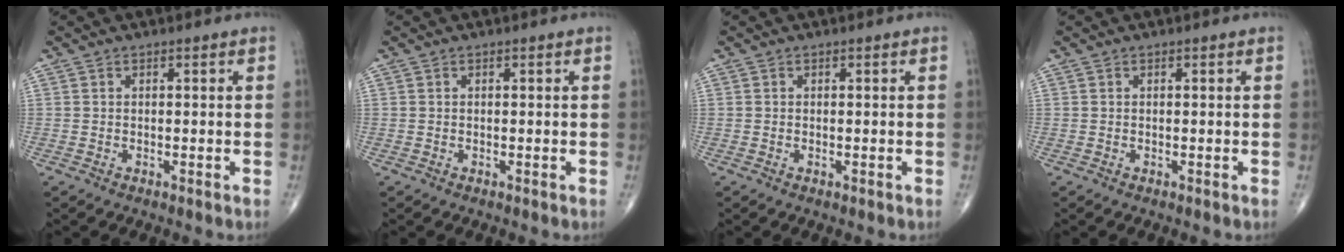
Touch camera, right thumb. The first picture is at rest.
{"total": 0.0}
{"total": 0.0}
{"total": 0.0}